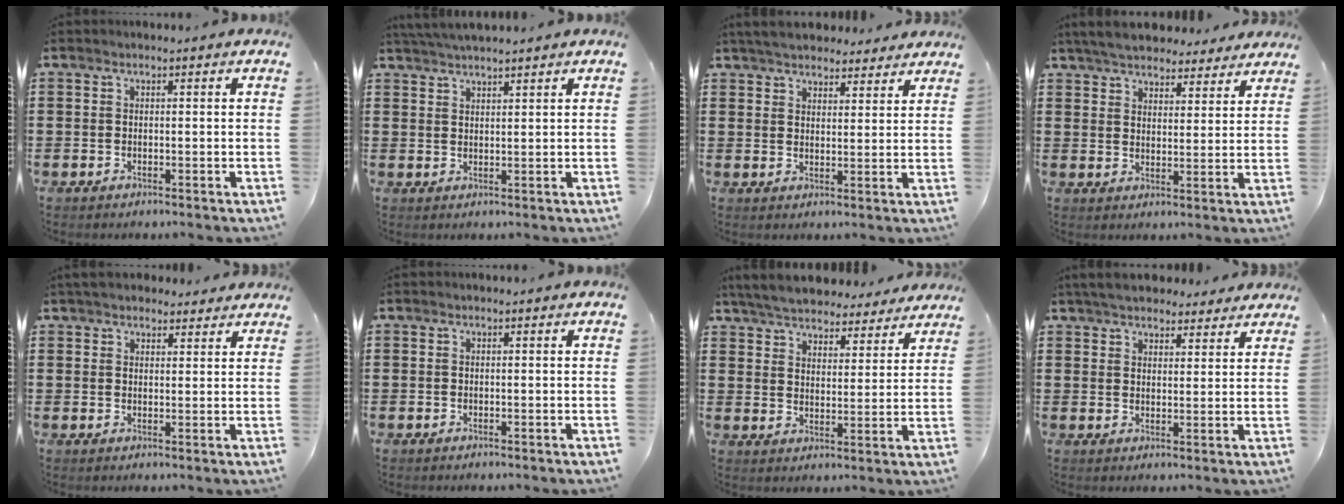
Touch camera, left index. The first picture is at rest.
{"total": 2.7, "force": [2.6, -0.2, 0.6], "torque": [-0.018, -0.001, 0.050]}
{"total": 4.8, "force": [4.6, 1.2, 1.1], "torque": [-0.036, -0.008, 0.085]}
{"total": 5.8, "force": [5.5, 1.1, 1.4], "torque": [-0.048, -0.016, 0.101]}
{"total": 3.5, "force": [3.3, 0.9, 0.6], "torque": [-0.020, -0.003, 0.063]}
{"total": 0.0}
{"total": 5.9, "force": [5.8, 0.7, 0.9], "torque": [-0.047, -0.029, 0.103]}
{"total": 5.0, "force": [4.6, 1.4, 1.3], "torque": [-0.040, -0.008, 0.087]}